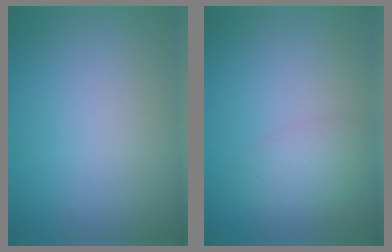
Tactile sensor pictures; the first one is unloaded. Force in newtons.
{"total": 2.4, "press": 2.4, "slide": 0.1}